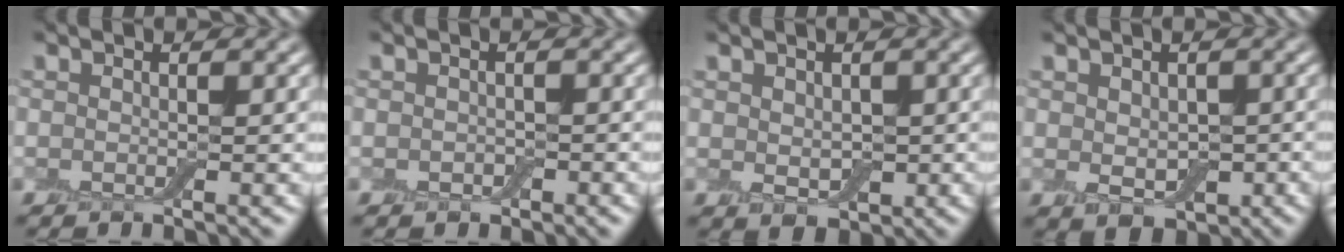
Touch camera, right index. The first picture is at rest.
{"total": 0.8, "force": [-0.3, 0.7, 0.4], "torque": [-0.006, -0.003, -0.006]}
{"total": 2.3, "force": [0.1, 1.7, 1.6], "torque": [-0.025, -0.005, 0.007]}
{"total": 3.7, "force": [-0.4, 2.5, 2.7], "torque": [-0.043, -0.010, -0.001]}